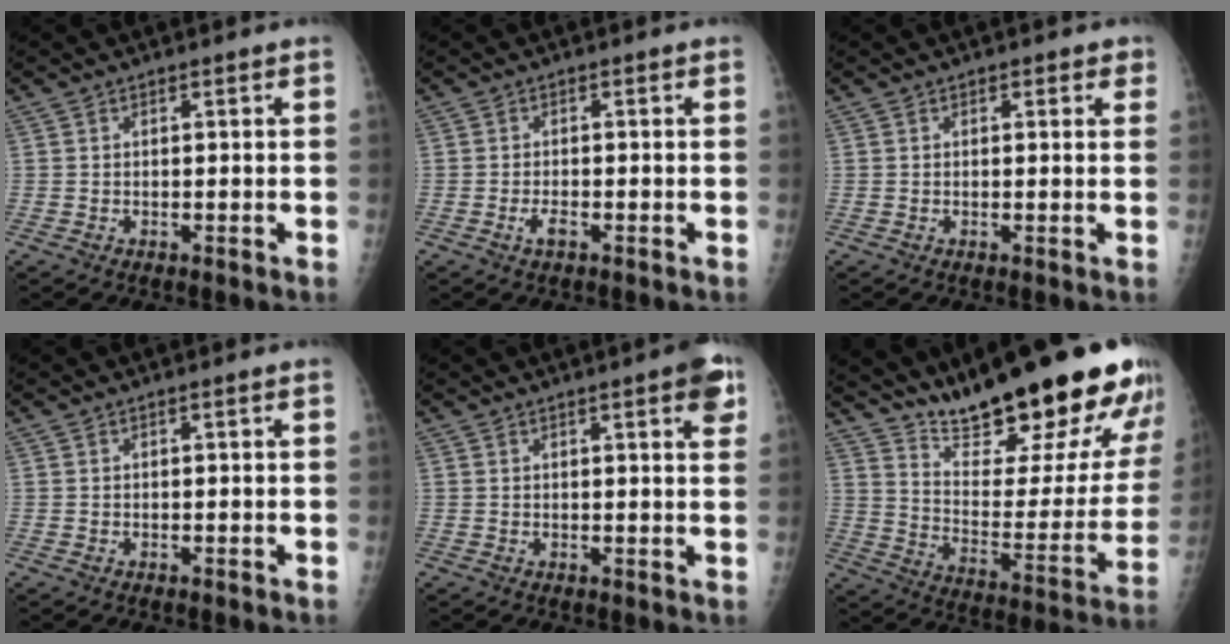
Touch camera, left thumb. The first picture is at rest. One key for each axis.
{"total": 1.9, "fx": -1.0, "fy": 0.8, "fz": 1.4, "tx": -0.027, "ty": 0.001, "tz": -0.018}
{"total": 2.1, "fx": 1.1, "fy": 1.2, "fz": 1.2, "tx": 0.006, "ty": -0.002, "tz": 0.010}
{"total": 0.0}
{"total": 5.3, "fx": 2.6, "fy": 1.2, "fz": 4.4, "tx": -0.042, "ty": -0.005, "tz": 0.026}
{"total": 28.5, "fx": 21.9, "fy": 6.8, "fz": 16.9, "tx": -0.220, "ty": -0.114, "tz": 0.324}